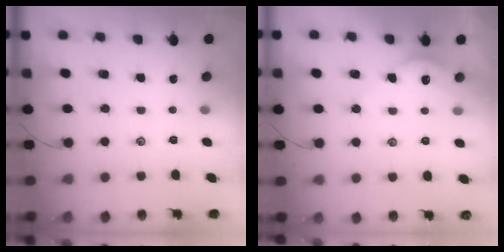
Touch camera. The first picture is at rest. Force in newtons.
{"total": 2.8, "press": 2.8, "slide": 0.4}